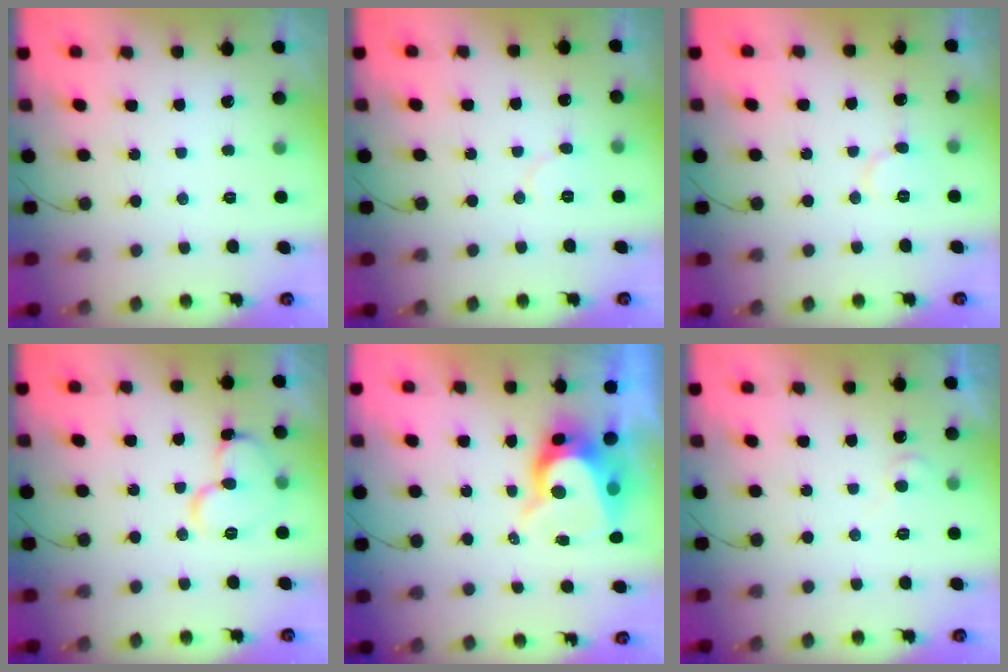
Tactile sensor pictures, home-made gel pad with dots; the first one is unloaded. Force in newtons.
{"total": 5.7, "press": 5.7, "slide": 0.5}
{"total": 6.0, "press": 6.0, "slide": 0.4}
{"total": 12.6, "press": 12.6, "slide": 1.2}
{"total": 10.4, "press": 10.3, "slide": 1.0}
{"total": 4.9, "press": 4.8, "slide": 0.5}